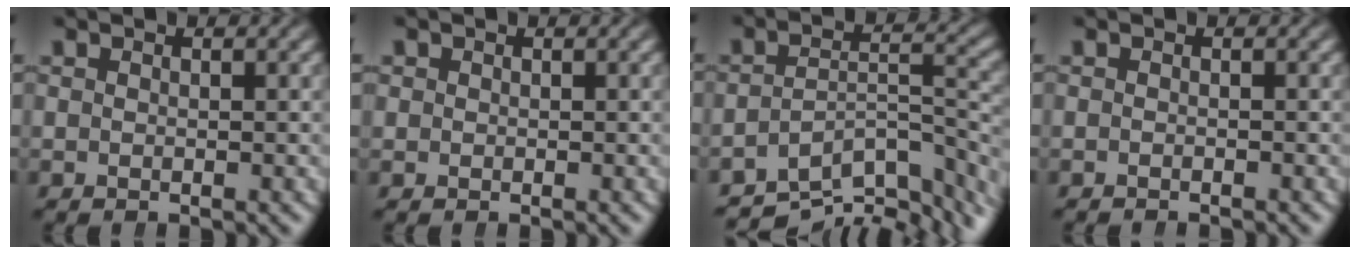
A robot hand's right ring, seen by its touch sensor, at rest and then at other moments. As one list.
[{"total": 0.7, "force": [0.1, 0.7, -0.2], "torque": [0.003, -0.009, 0.006]}, {"total": 10.0, "force": [-6.3, 5.2, 5.8], "torque": [-0.067, -0.031, -0.092]}, {"total": 0.7, "force": [-0.7, 0.2, -0.1], "torque": [-0.004, -0.002, -0.015]}]